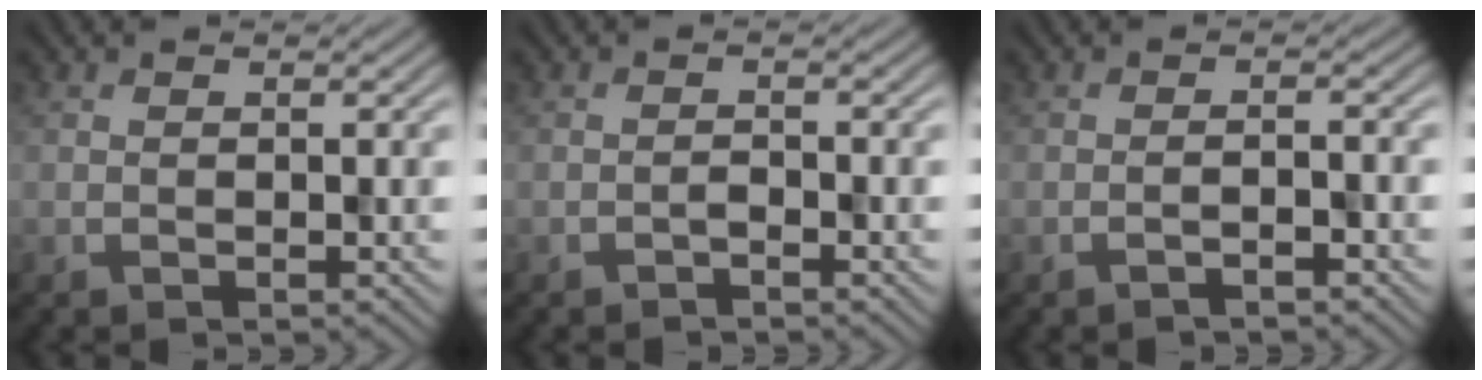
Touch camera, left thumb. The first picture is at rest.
{"total": 0.8, "force": [-0.7, 0.2, 0.3], "torque": [-0.005, 0.004, -0.017]}
{"total": 1.4, "force": [-1.1, -0.1, 0.9], "torque": [-0.016, 0.007, -0.024]}